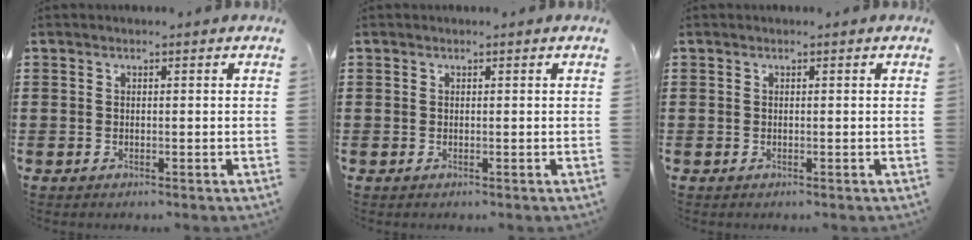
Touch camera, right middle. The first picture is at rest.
{"total": 0.0}
{"total": 0.0}